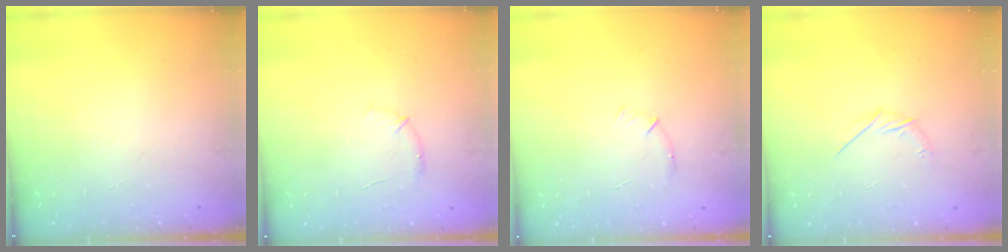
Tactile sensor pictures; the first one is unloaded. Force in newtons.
{"total": 6.8, "press": 6.6, "slide": 1.8}
{"total": 5.5, "press": 5.2, "slide": 1.6}
{"total": 3.3, "press": 3.2, "slide": 0.7}